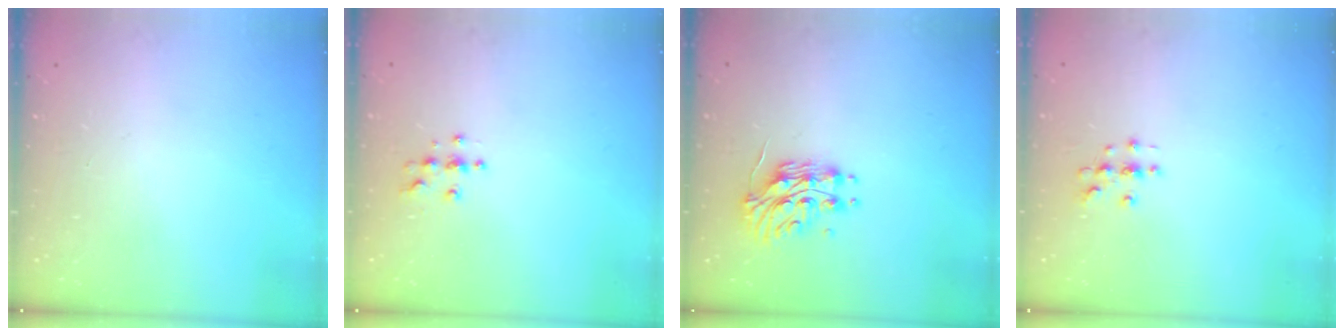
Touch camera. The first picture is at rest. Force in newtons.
{"total": 4.0, "press": 4.0, "slide": 0.3}
{"total": 11.8, "press": 11.8, "slide": 0.6}
{"total": 2.9, "press": 2.9, "slide": 0.3}